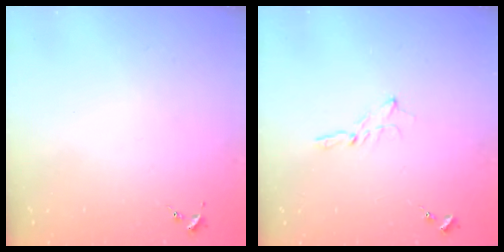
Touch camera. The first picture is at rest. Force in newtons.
{"total": 2.0, "press": 2.0, "slide": 0.2}